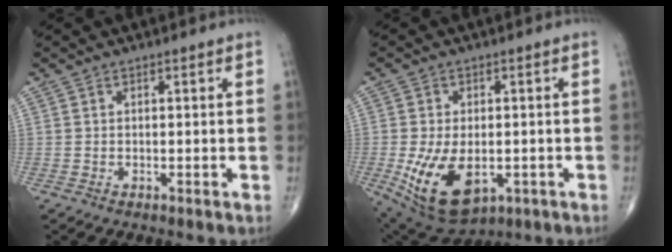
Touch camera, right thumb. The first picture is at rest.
{"total": 13.1, "force": [-3.3, 7.6, 10.2], "torque": [-0.177, -0.006, -0.033]}